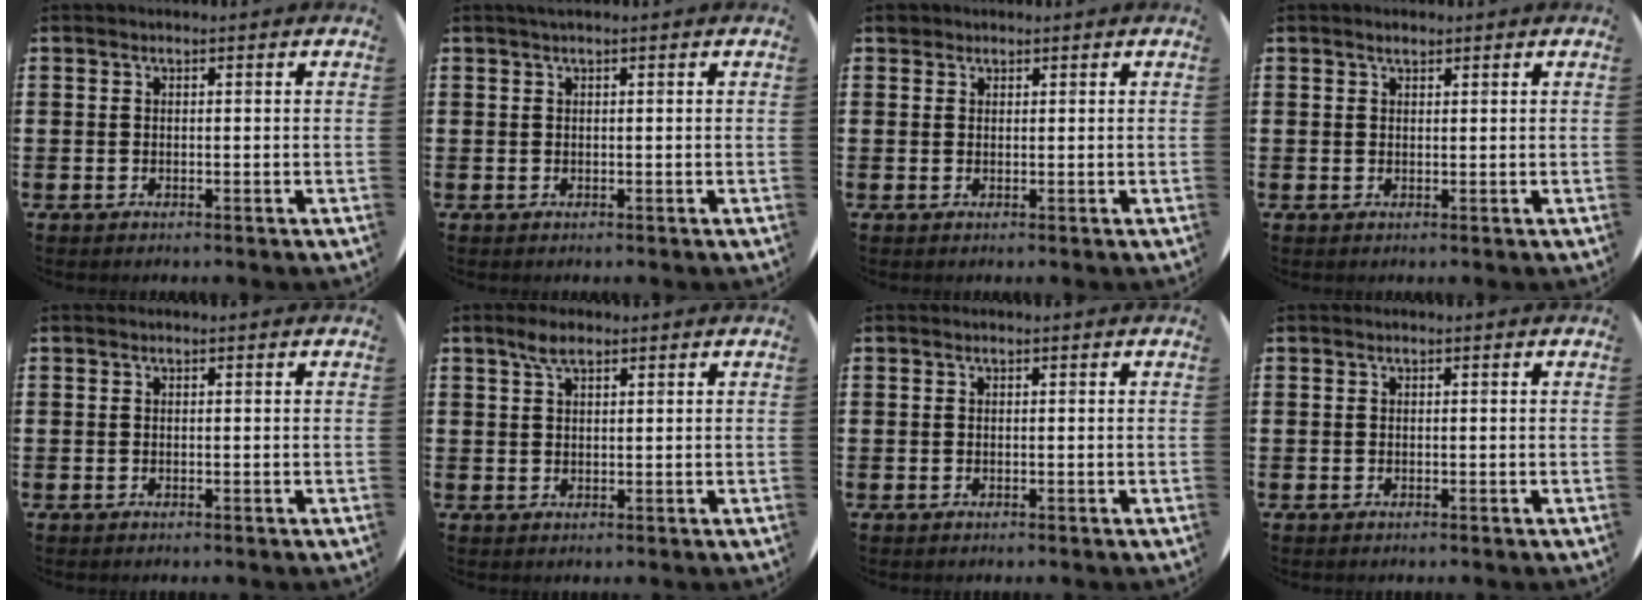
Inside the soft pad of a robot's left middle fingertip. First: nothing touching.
{"total": 0.5, "force": [0.4, -0.1, 0.4], "torque": [-0.005, 0.002, 0.006]}
{"total": 1.1, "force": [0.9, 0.6, 0.1], "torque": [0.005, 0.001, 0.016]}
{"total": 1.0, "force": [0.9, 0.3, 0.3], "torque": [-0.007, 0.004, 0.016]}
{"total": 0.0}
{"total": 2.9, "force": [2.1, 1.1, 1.7], "torque": [-0.028, 0.004, 0.036]}
{"total": 0.0}
{"total": 0.0}